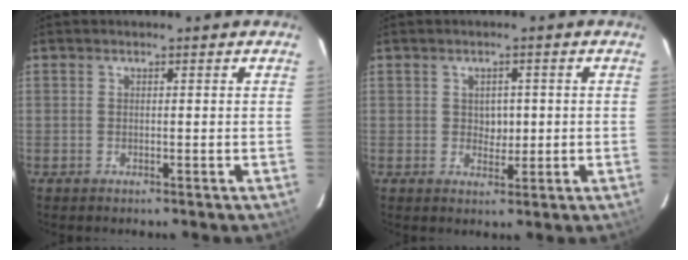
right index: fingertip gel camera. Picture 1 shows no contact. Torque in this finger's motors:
{"motor_torque": [-0.14, 0.00, -0.01, 0.00]}